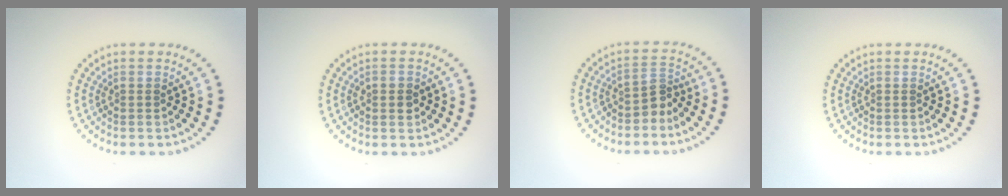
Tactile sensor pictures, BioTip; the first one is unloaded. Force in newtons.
{"total": 1.4, "press": 1.4, "slide": 0.1}
{"total": 2.2, "press": 1.5, "slide": 1.6}
{"total": 0.0}